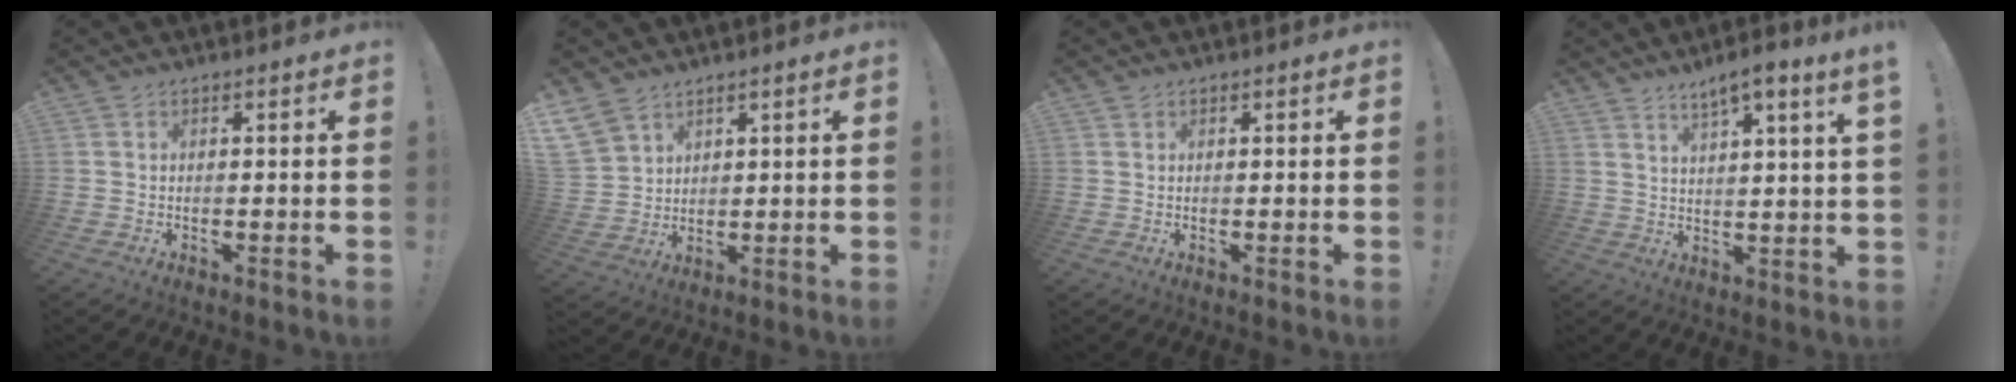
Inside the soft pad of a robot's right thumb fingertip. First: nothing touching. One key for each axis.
{"total": 7.4, "fx": 5.5, "fy": 4.4, "fz": 2.1, "tx": -0.038, "ty": -0.032, "tz": 0.113}
{"total": 0.8, "fx": 0.6, "fy": 0.5, "fz": 0.1, "tx": 0.005, "ty": -0.003, "tz": 0.010}
{"total": 6.6, "fx": 4.4, "fy": -0.7, "fz": 4.9, "tx": -0.073, "ty": -0.028, "tz": 0.068}